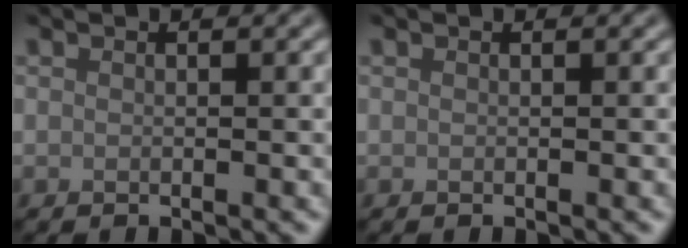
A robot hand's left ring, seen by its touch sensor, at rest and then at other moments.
{"total": 0.0}